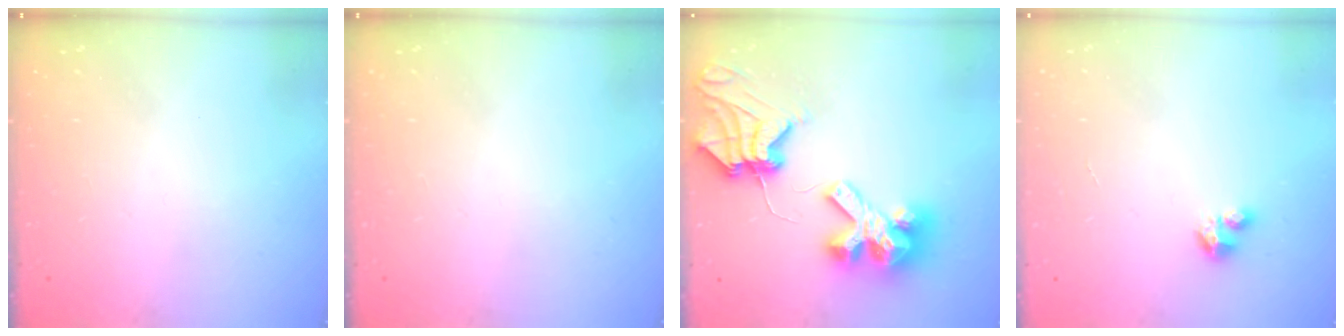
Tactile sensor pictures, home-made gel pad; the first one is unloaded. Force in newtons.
{"total": 0.0}
{"total": 12.0, "press": 11.9, "slide": 1.3}
{"total": 2.8, "press": 2.8, "slide": 0.2}